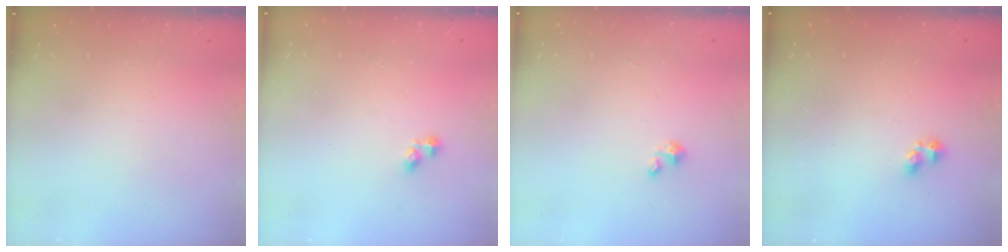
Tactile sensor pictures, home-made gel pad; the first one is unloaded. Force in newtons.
{"total": 2.1, "press": 2.1, "slide": 0.3}
{"total": 0.6, "press": 0.6, "slide": 0.3}
{"total": 2.8, "press": 2.7, "slide": 0.5}